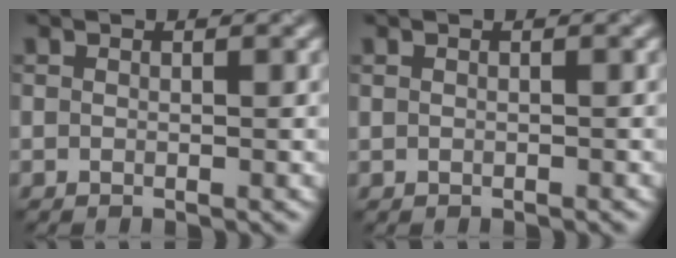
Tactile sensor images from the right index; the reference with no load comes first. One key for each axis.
{"total": 0.0}